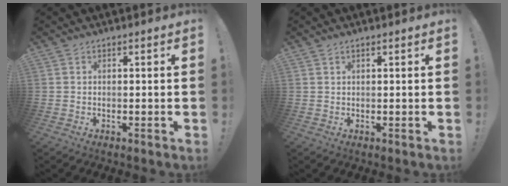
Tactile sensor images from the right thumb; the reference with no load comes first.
{"total": 0.5, "force": [0.4, 0.2, 0.3], "torque": [-0.003, -0.001, 0.007]}